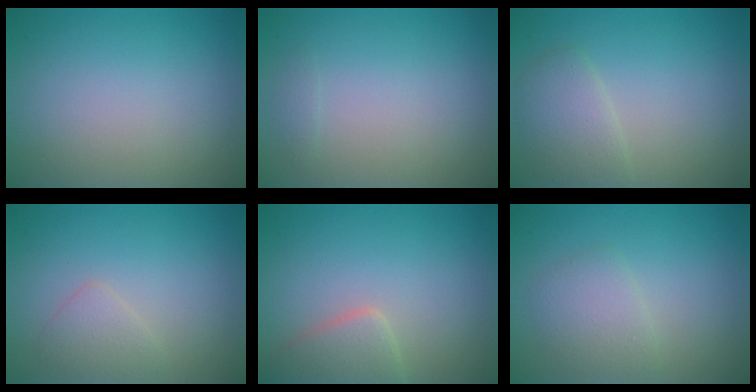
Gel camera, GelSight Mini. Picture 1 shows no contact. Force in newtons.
{"total": 0.6, "press": 0.6, "slide": 0.0}
{"total": 2.6, "press": 2.6, "slide": 0.2}
{"total": 1.5, "press": 1.5, "slide": 0.1}
{"total": 2.8, "press": 2.8, "slide": 0.2}
{"total": 2.2, "press": 2.2, "slide": 0.0}